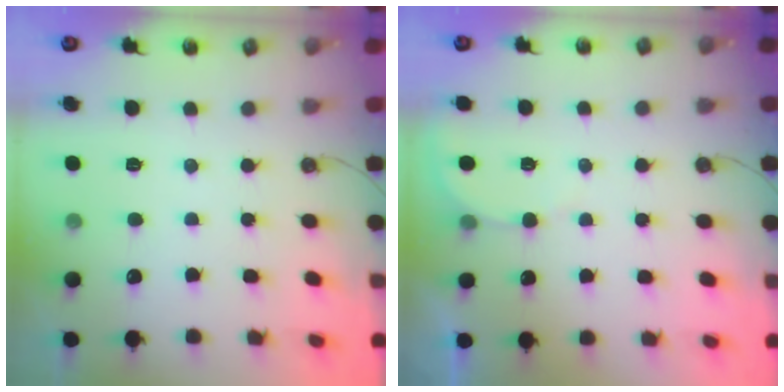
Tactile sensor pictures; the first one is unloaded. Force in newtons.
{"total": 2.8, "press": 2.8, "slide": 0.3}